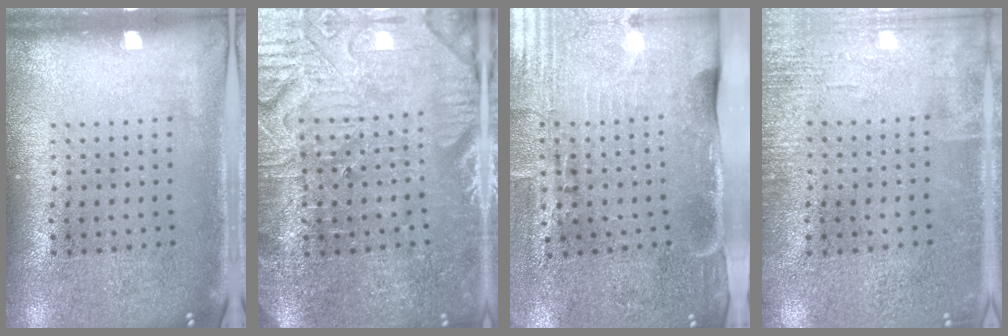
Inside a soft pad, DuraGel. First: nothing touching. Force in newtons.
{"total": 4.0, "press": 3.9, "slide": 1.0}
{"total": 4.5, "press": 3.7, "slide": 2.6}
{"total": 1.9, "press": 1.9, "slide": 0.2}